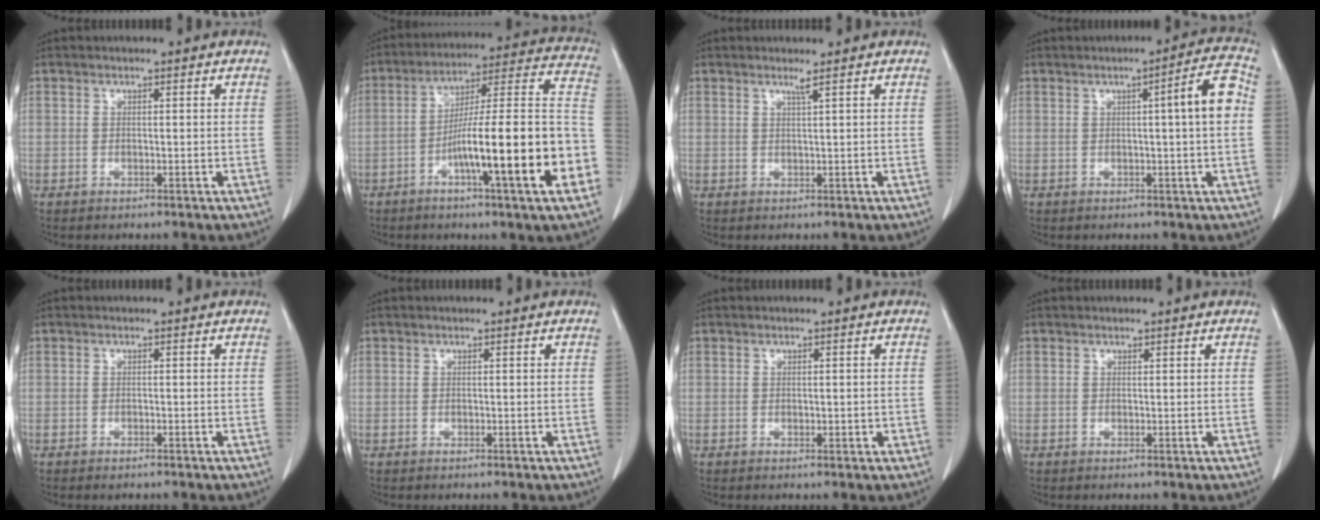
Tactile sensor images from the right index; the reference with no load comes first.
{"total": 21.2, "force": [-7.0, 0.8, 20.0], "torque": [-0.242, 0.015, -0.107]}
{"total": 1.0, "force": [0.7, -0.4, 0.6], "torque": [-0.023, -0.010, 0.016]}
{"total": 6.1, "force": [0.5, -0.2, 6.1], "torque": [-0.085, 0.008, 0.003]}
{"total": 0.6, "force": [-0.5, 0.1, 0.3], "torque": [-0.008, -0.002, -0.006]}
{"total": 0.0}
{"total": 1.2, "force": [-0.2, 0.5, 1.1], "torque": [-0.015, -0.003, 0.002]}
{"total": 0.0}